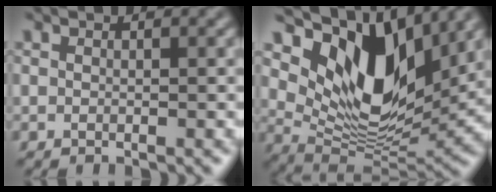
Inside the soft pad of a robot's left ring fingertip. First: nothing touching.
{"total": 11.2, "force": [5.3, 5.8, 8.0], "torque": [-0.137, -0.004, 0.098]}